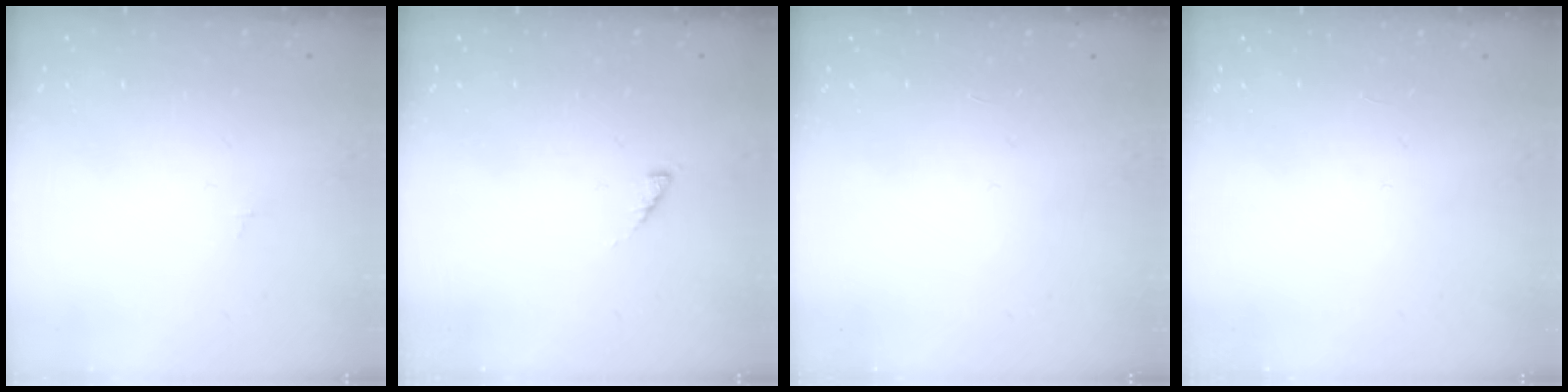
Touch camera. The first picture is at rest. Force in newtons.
{"total": 1.1, "press": 1.0, "slide": 0.3}
{"total": 0.0}
{"total": 0.0}